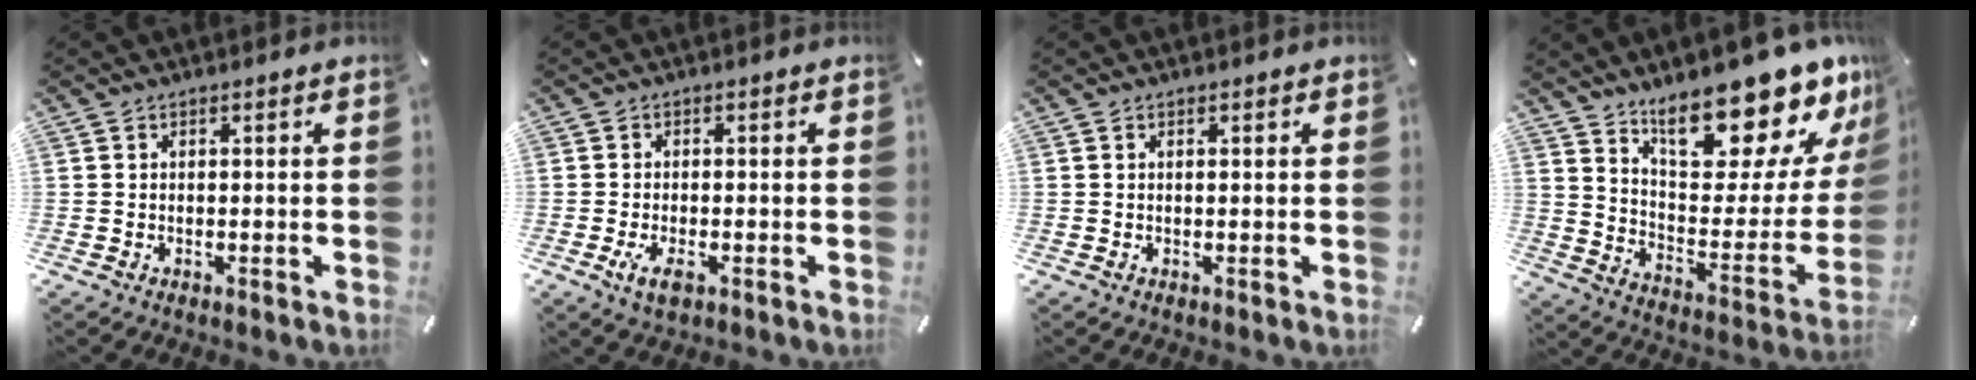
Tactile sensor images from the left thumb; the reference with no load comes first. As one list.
[{"total": 3.3, "force": [-1.5, 1.4, 2.6], "torque": [-0.061, -0.001, -0.030]}, {"total": 0.0}, {"total": 21.9, "force": [17.6, 7.0, 10.9], "torque": [-0.140, -0.144, 0.291]}]